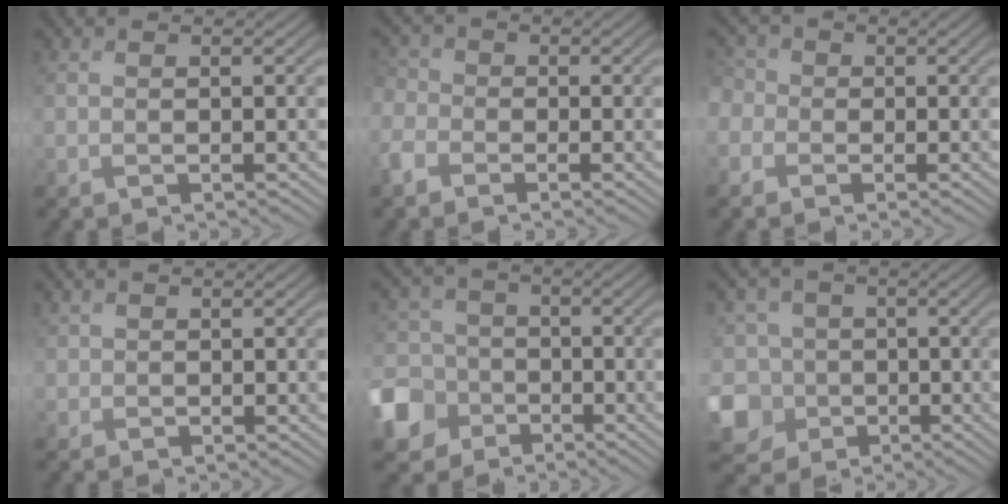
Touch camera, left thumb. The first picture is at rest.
{"total": 3.8, "force": [-2.2, 2.8, 1.5], "torque": [-0.051, 0.000, -0.062]}
{"total": 4.3, "force": [-0.8, 3.9, 1.5], "torque": [-0.061, 0.004, -0.035]}
{"total": 1.3, "force": [0.5, 1.2, 0.1], "torque": [-0.003, -0.003, 0.007]}
{"total": 10.9, "force": [-4.7, 8.9, 4.2], "torque": [-0.136, -0.026, -0.114]}
{"total": 12.8, "force": [-3.5, 11.2, 5.1], "torque": [-0.168, 0.000, -0.091]}